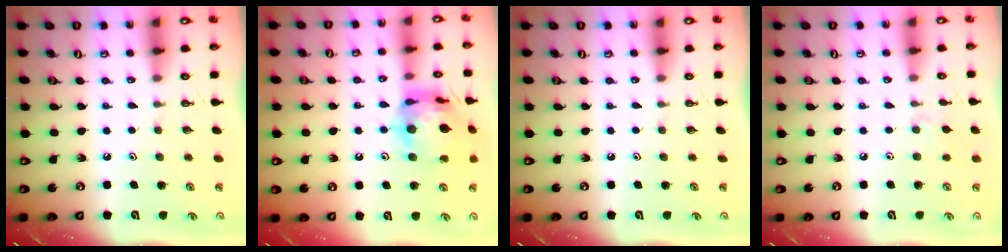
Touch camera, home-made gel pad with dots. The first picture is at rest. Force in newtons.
{"total": 16.6, "press": 16.5, "slide": 1.7}
{"total": 0.0}
{"total": 6.0, "press": 6.0, "slide": 0.9}